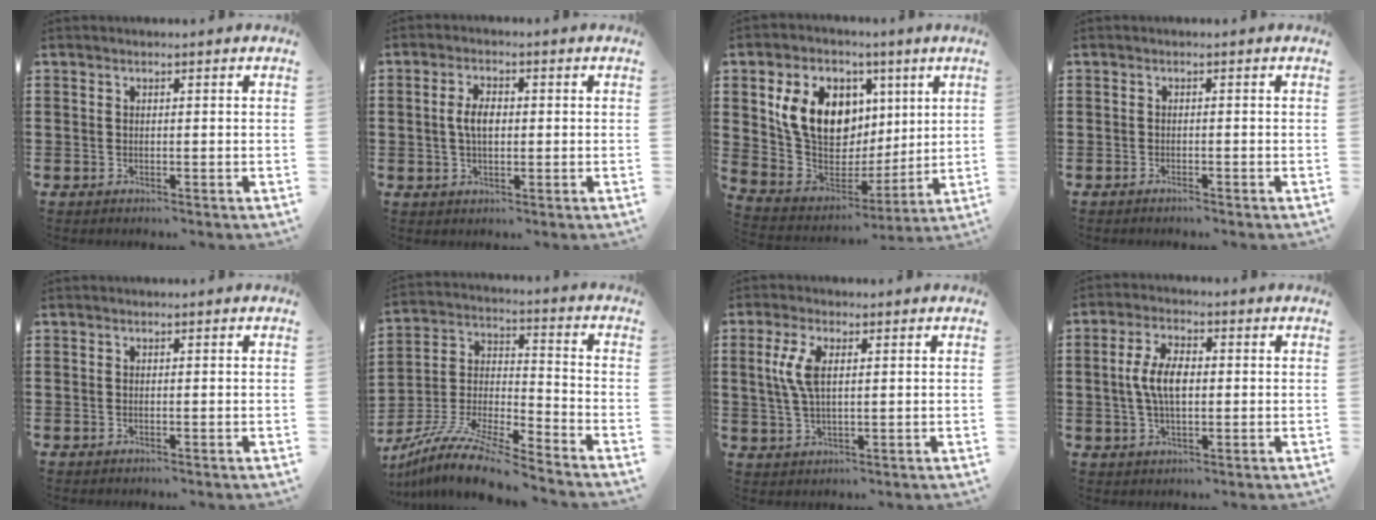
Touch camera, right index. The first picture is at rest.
{"total": 3.9, "force": [0.1, 2.0, 3.3], "torque": [-0.072, 0.004, -0.003]}
{"total": 13.2, "force": [4.8, 9.8, 7.3], "torque": [-0.170, 0.000, 0.094]}
{"total": 0.8, "force": [-0.7, 0.0, 0.3], "torque": [-0.009, -0.006, -0.013]}
{"total": 0.0}
{"total": 10.8, "force": [-10.0, 0.6, 4.2], "torque": [-0.089, 0.010, -0.204]}
{"total": 5.6, "force": [1.3, 2.3, 4.9], "torque": [-0.118, 0.003, 0.017]}
{"total": 6.4, "force": [0.1, 3.0, 5.7], "torque": [-0.129, 0.003, -0.007]}